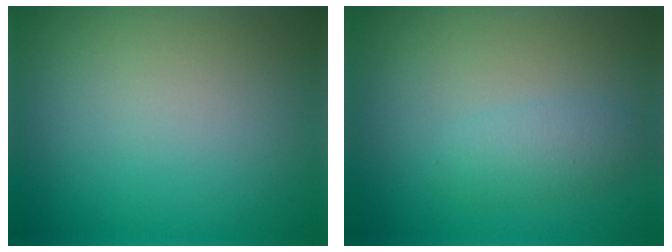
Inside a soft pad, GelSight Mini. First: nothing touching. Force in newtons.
{"total": 1.8, "press": 1.8, "slide": 0.0}